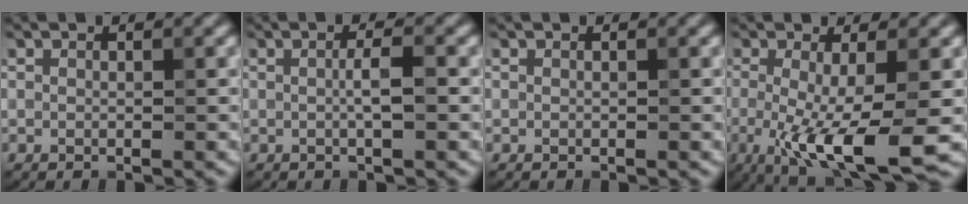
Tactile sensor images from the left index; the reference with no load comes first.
{"total": 1.9, "force": [0.0, 0.3, 1.9], "torque": [-0.036, 0.004, -0.001]}
{"total": 0.0}
{"total": 8.0, "force": [-2.0, 1.8, 7.6], "torque": [-0.139, -0.021, -0.032]}